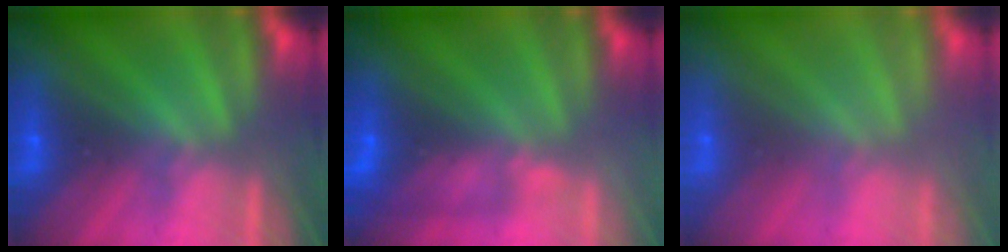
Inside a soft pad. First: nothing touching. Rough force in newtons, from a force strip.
{"total": 4.9}
{"total": 2.9}